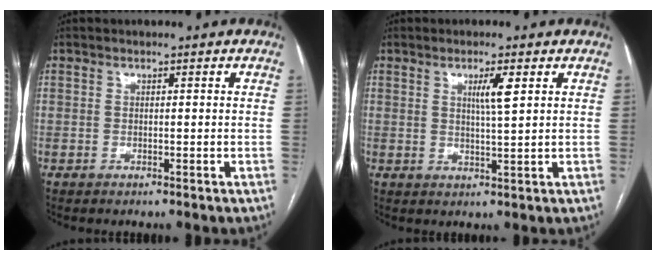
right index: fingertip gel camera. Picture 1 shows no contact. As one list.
[{"total": 3.6, "force": [1.4, 0.0, 3.3], "torque": [-0.057, -0.003, 0.024]}]